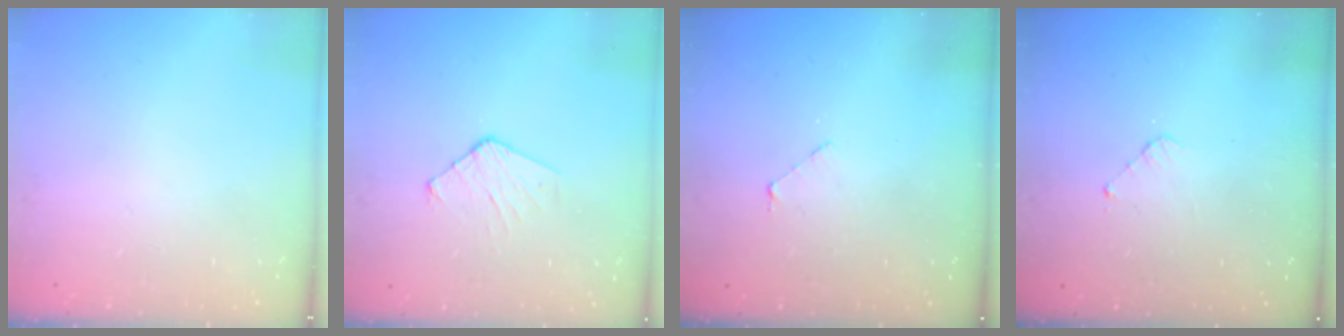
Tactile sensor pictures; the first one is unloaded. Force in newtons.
{"total": 5.5, "press": 5.5, "slide": 0.5}
{"total": 1.9, "press": 1.9, "slide": 0.2}
{"total": 2.8, "press": 2.8, "slide": 0.2}